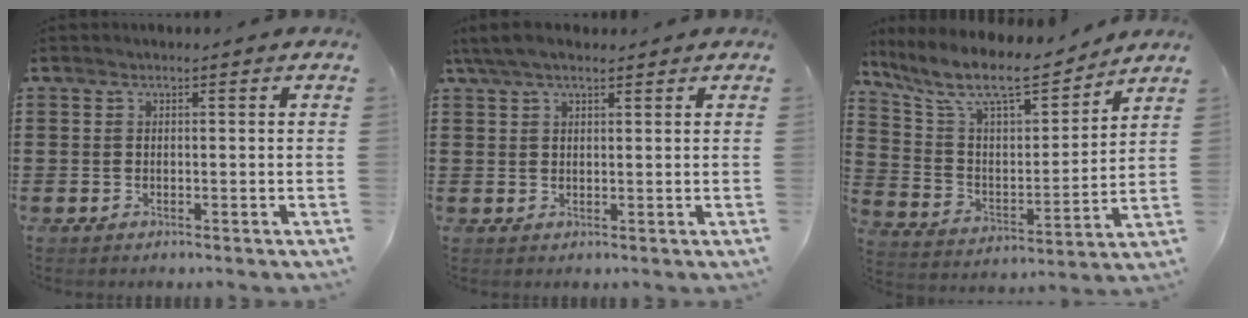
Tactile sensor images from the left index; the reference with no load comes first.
{"total": 3.7, "force": [2.6, 1.2, 2.4], "torque": [-0.052, 0.005, 0.049]}
{"total": 10.7, "force": [8.8, 2.4, 5.6], "torque": [-0.146, -0.049, 0.151]}